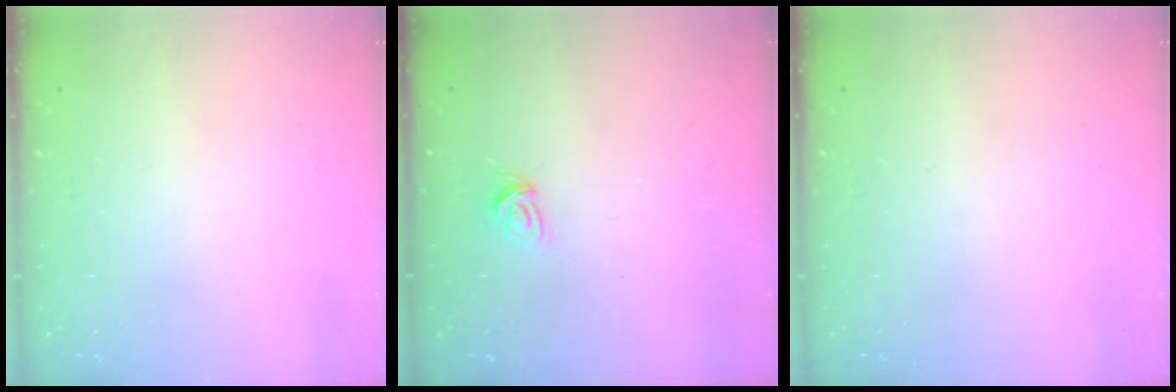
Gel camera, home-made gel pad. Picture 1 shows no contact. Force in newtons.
{"total": 5.6, "press": 5.6, "slide": 0.4}
{"total": 0.0}